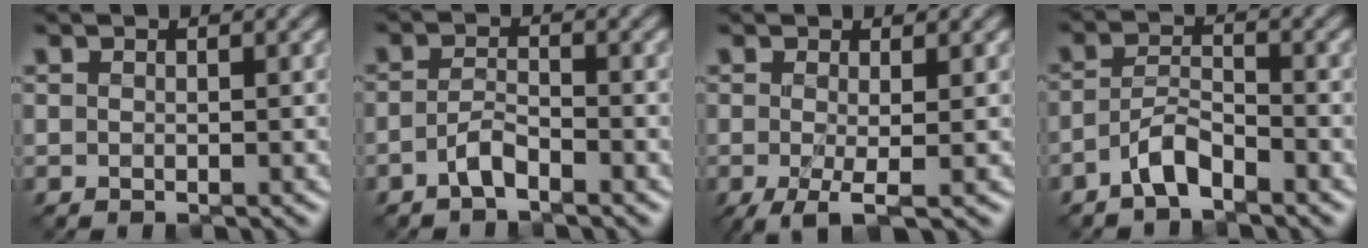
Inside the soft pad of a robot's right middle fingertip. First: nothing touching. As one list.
[{"total": 1.8, "force": [-1.4, 0.4, 1.0], "torque": [-0.027, 0.006, -0.032]}, {"total": 2.9, "force": [-0.8, 0.5, 2.7], "torque": [-0.056, -0.005, -0.015]}, {"total": 2.8, "force": [-2.2, 0.8, 1.5], "torque": [-0.035, 0.011, -0.049]}]